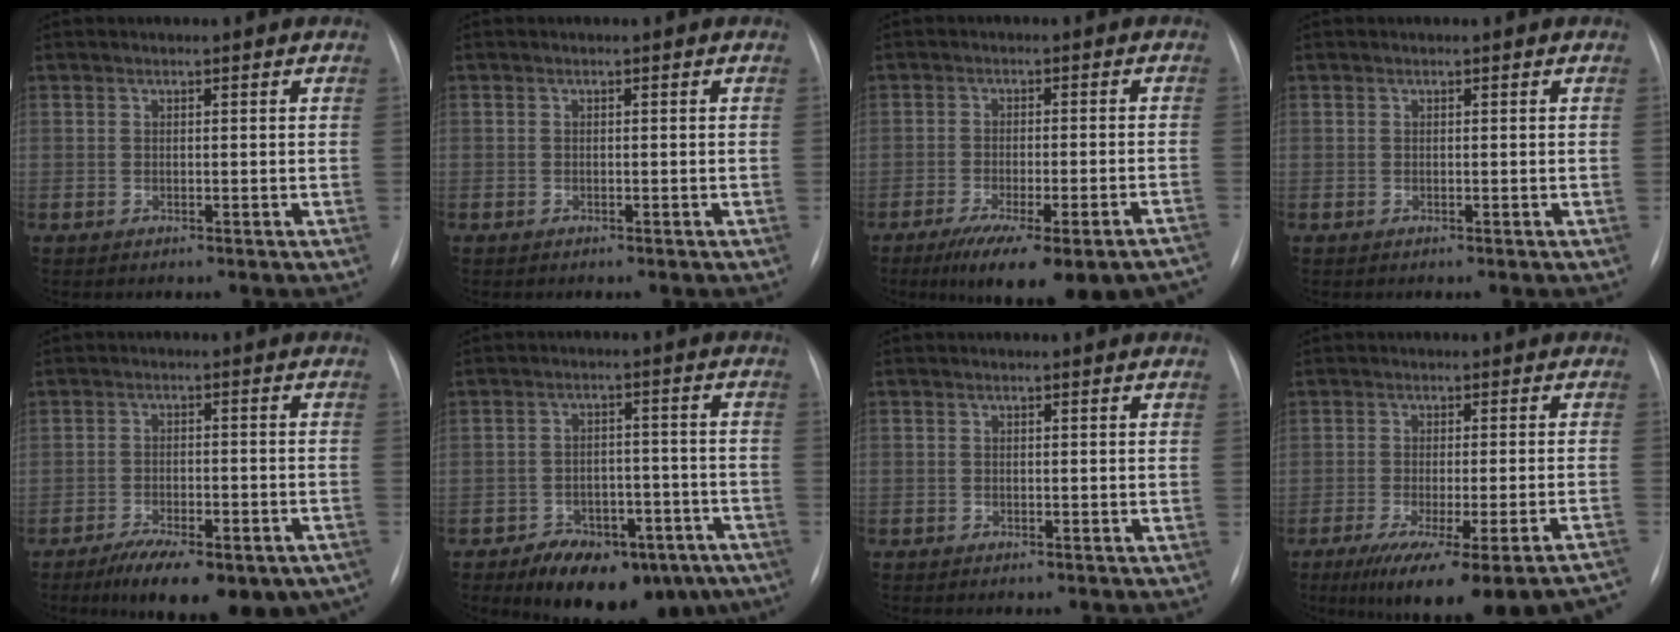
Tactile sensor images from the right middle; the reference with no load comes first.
{"total": 0.0}
{"total": 17.8, "force": [-14.3, 2.8, 10.4], "torque": [-0.102, -0.006, -0.188]}
{"total": 0.0}
{"total": 15.9, "force": [-11.5, 5.5, 9.5], "torque": [-0.102, 0.009, -0.160]}
{"total": 15.5, "force": [-10.7, 8.0, 8.0], "torque": [-0.089, 0.034, -0.146]}
{"total": 1.1, "force": [-0.8, 0.7, 0.3], "torque": [-0.005, 0.003, -0.011]}
{"total": 21.7, "force": [-17.7, 1.4, 12.4], "torque": [-0.109, -0.030, -0.229]}